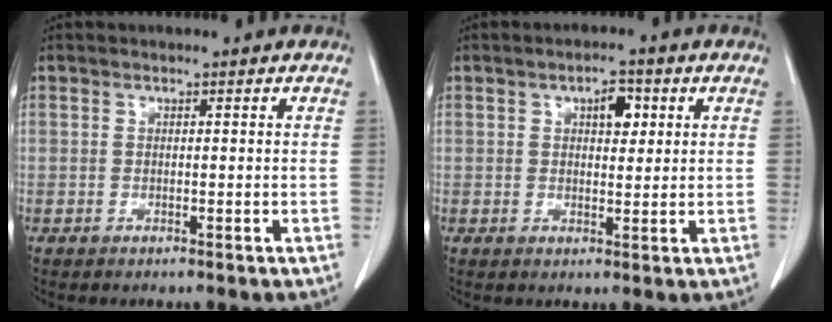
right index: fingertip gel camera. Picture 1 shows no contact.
{"total": 3.8, "force": [1.4, 1.8, 3.0], "torque": [-0.044, 0.005, 0.020]}